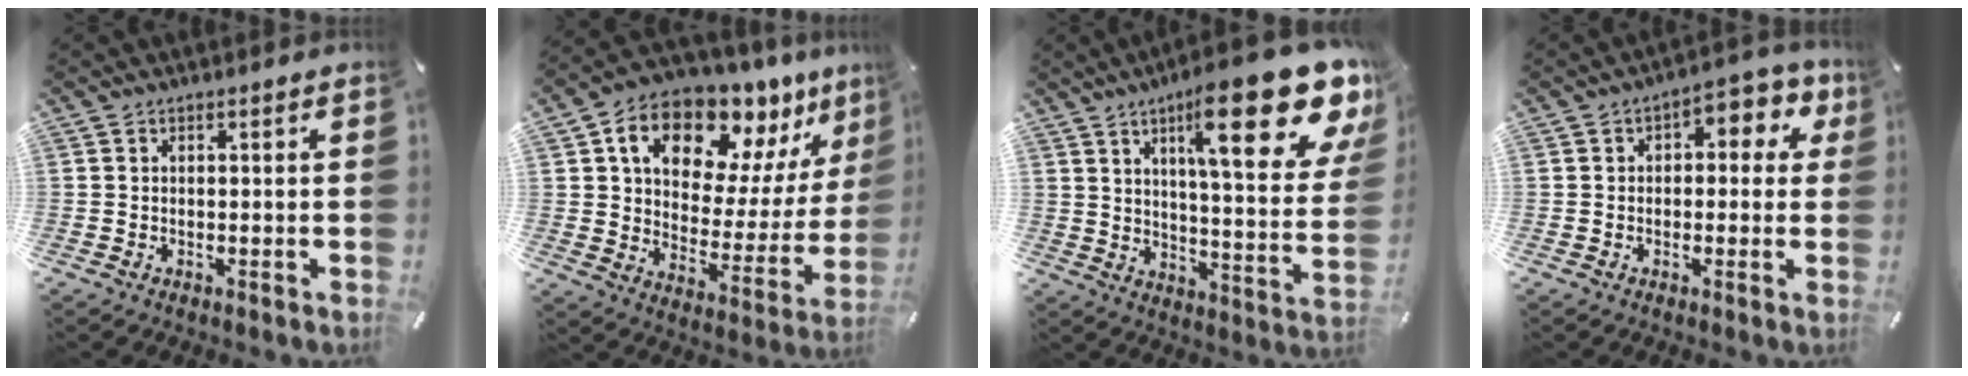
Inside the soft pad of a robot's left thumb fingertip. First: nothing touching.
{"total": 15.7, "force": [11.3, 8.5, 6.7], "torque": [-0.122, -0.085, 0.198]}
{"total": 25.5, "force": [14.6, 7.8, 19.4], "torque": [-0.273, -0.096, 0.229]}
{"total": 5.7, "force": [1.0, 3.6, 4.3], "torque": [-0.046, -0.003, 0.006]}